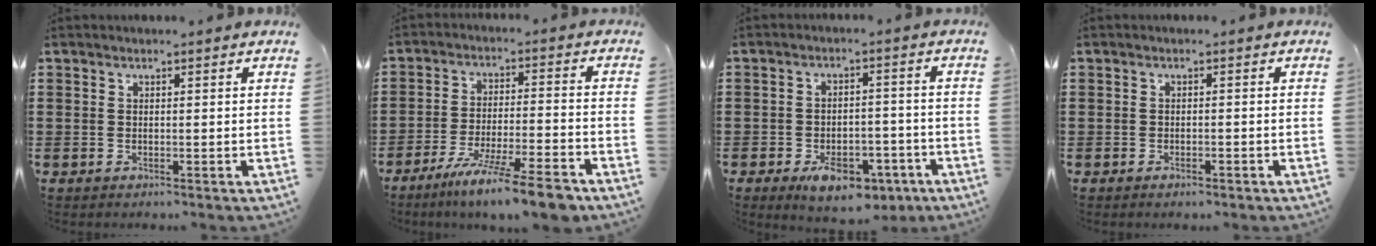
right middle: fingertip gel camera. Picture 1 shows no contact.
{"total": 10.3, "force": [-8.5, 0.0, 5.8], "torque": [-0.102, 0.000, -0.160]}
{"total": 7.0, "force": [-4.5, 3.1, 4.3], "torque": [-0.069, 0.017, -0.076]}
{"total": 0.9, "force": [-0.7, 0.3, 0.4], "torque": [-0.011, -0.004, -0.013]}